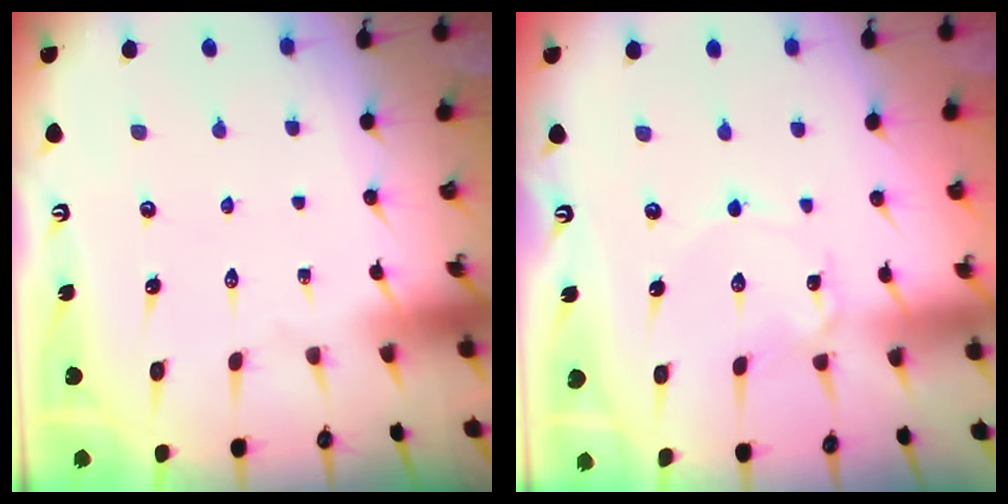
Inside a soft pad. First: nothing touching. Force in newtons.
{"total": 1.7, "press": 1.7, "slide": 0.1}